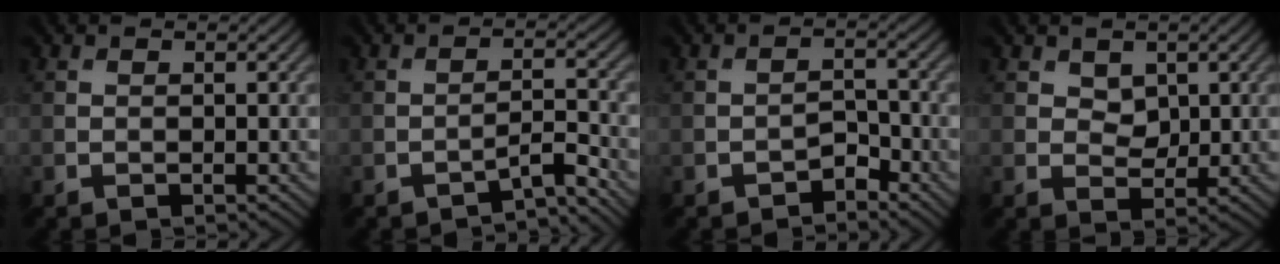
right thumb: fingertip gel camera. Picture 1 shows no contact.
{"total": 3.2, "force": [-2.7, 0.4, 1.6], "torque": [-0.026, 0.010, -0.054]}
{"total": 2.5, "force": [-1.9, 1.1, 1.2], "torque": [-0.017, 0.009, -0.037]}
{"total": 2.6, "force": [1.2, 1.9, 1.3], "torque": [-0.033, -0.005, 0.012]}